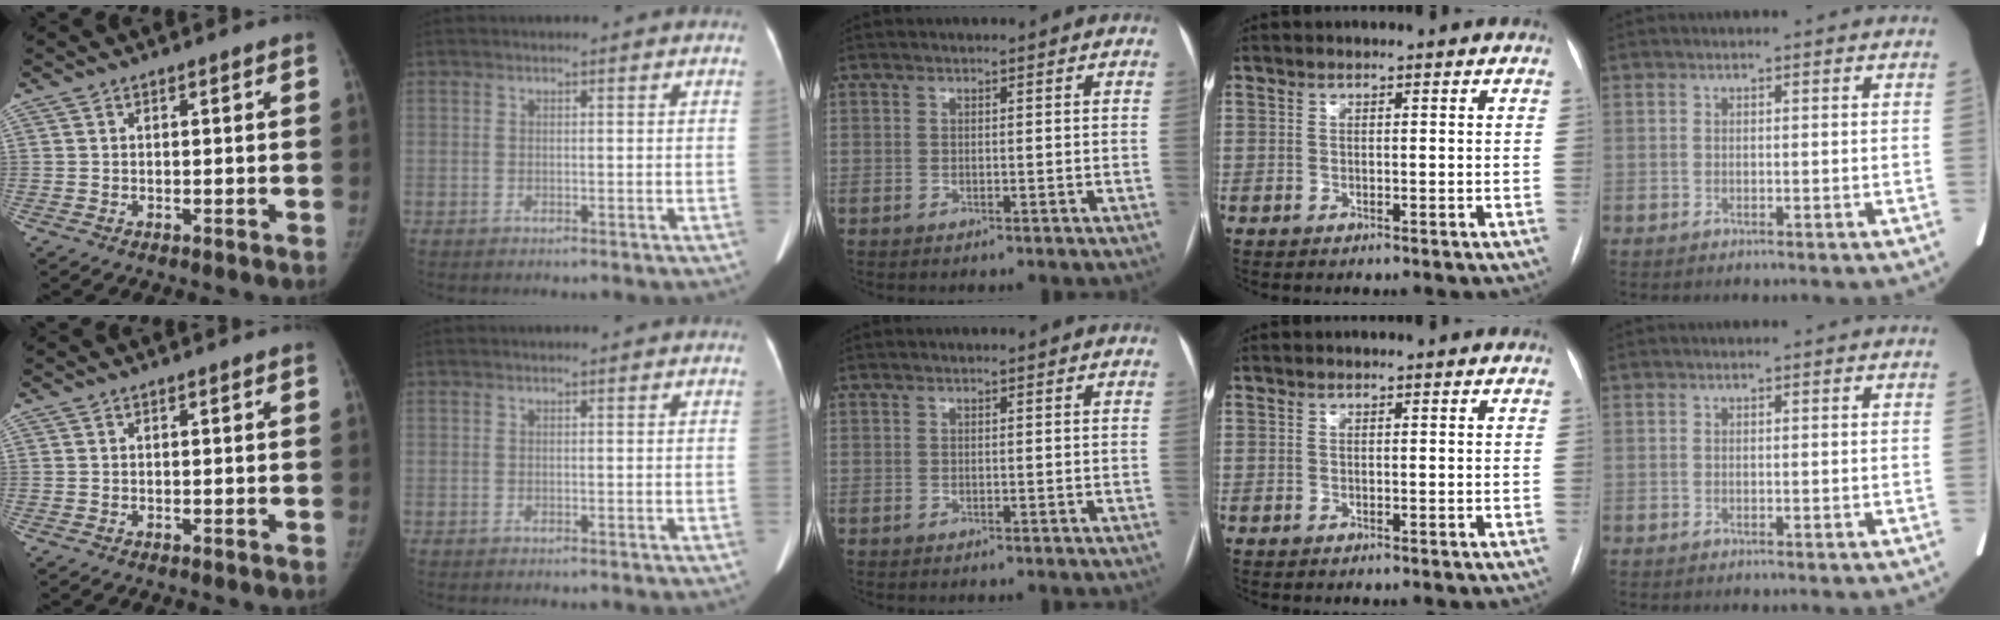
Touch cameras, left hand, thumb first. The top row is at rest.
{}